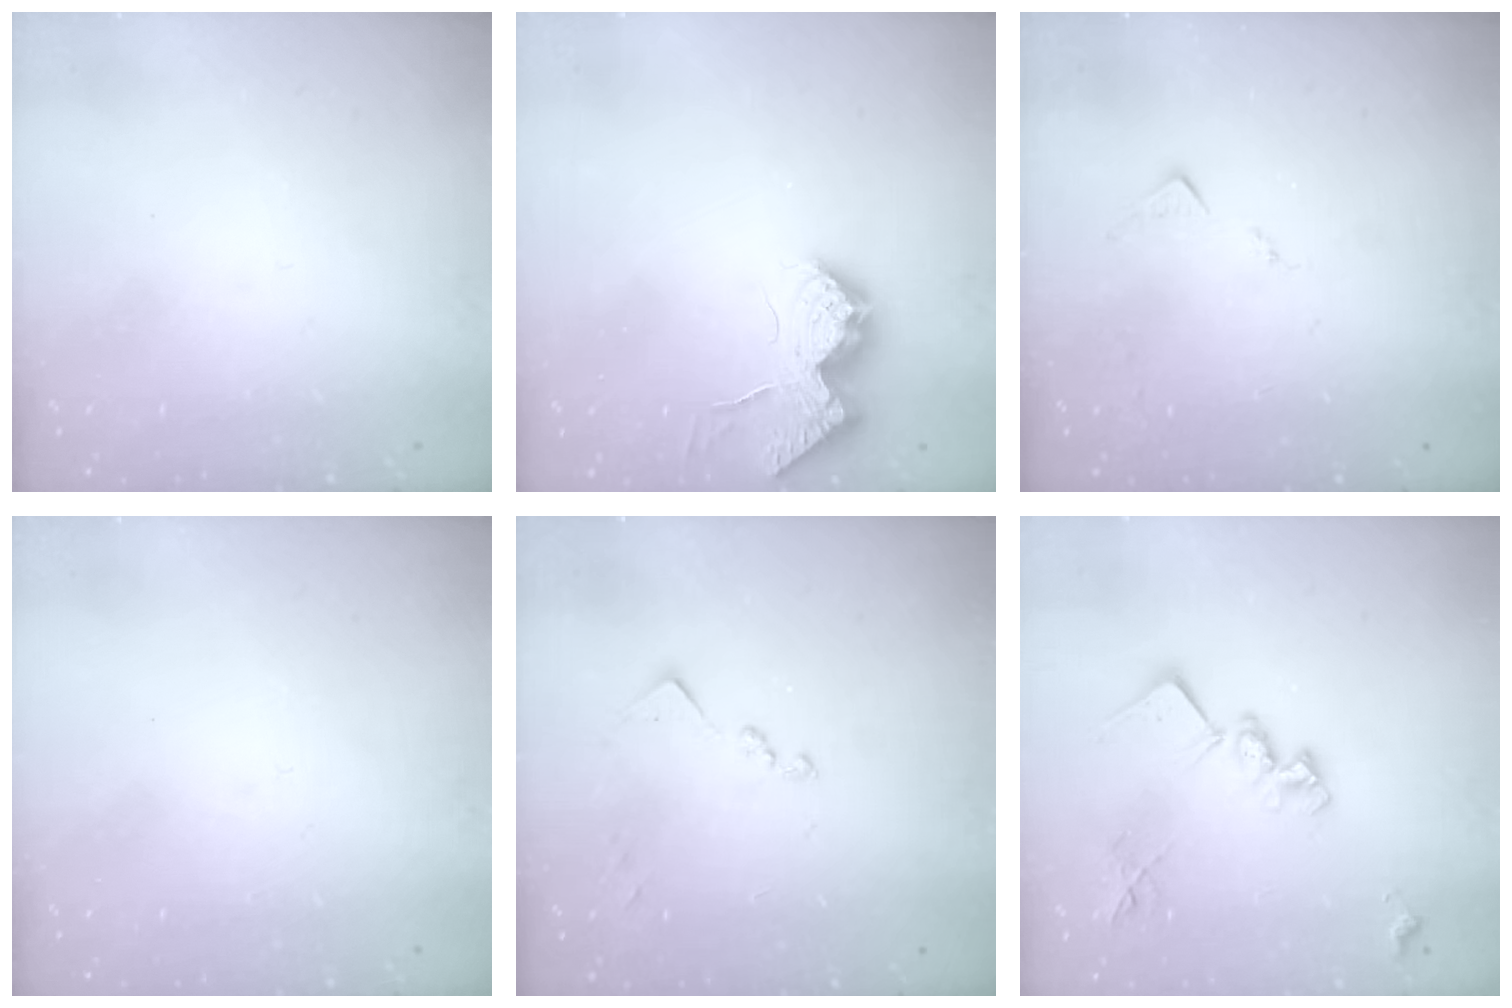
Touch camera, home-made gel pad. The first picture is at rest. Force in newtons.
{"total": 18.4, "press": 18.4, "slide": 0.7}
{"total": 5.5, "press": 5.5, "slide": 0.7}
{"total": 0.0}
{"total": 8.1, "press": 8.0, "slide": 0.3}
{"total": 16.1, "press": 16.1, "slide": 1.0}